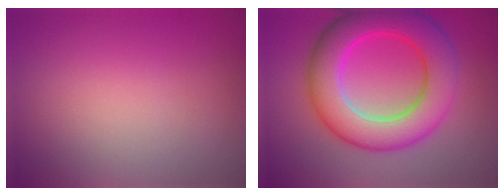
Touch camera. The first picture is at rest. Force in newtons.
{"total": 9.4, "press": 9.4, "slide": 0.1}